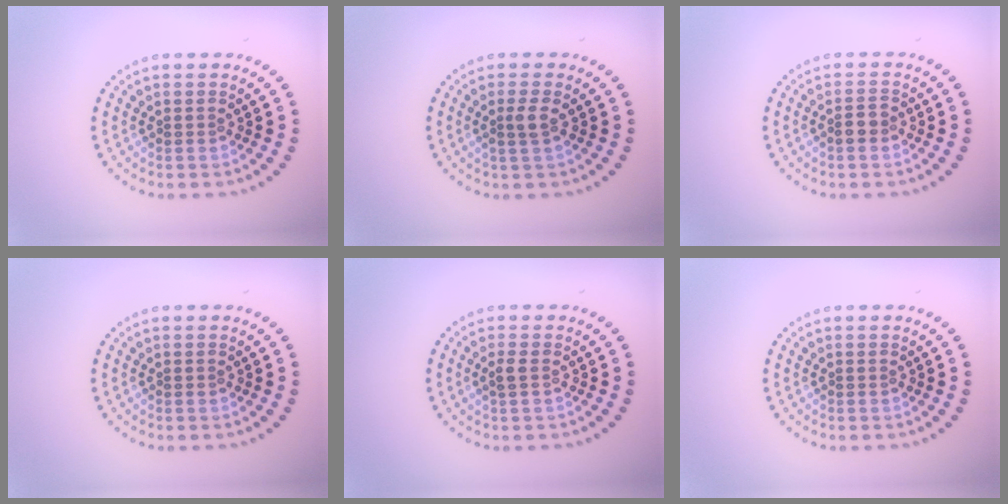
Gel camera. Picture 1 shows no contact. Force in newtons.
{"total": 1.5, "press": 1.2, "slide": 0.9}
{"total": 1.4, "press": 1.3, "slide": 0.6}
{"total": 0.0}
{"total": 0.9, "press": 0.8, "slide": 0.3}
{"total": 0.0}